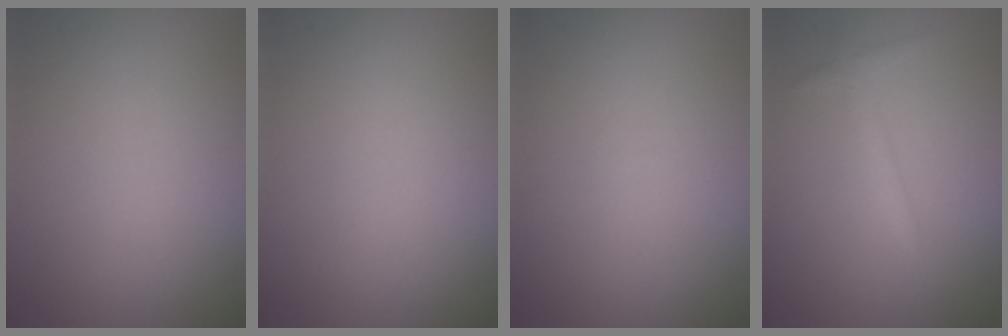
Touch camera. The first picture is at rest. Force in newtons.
{"total": 0.0}
{"total": 0.0}
{"total": 1.3, "press": 1.3, "slide": 0.0}